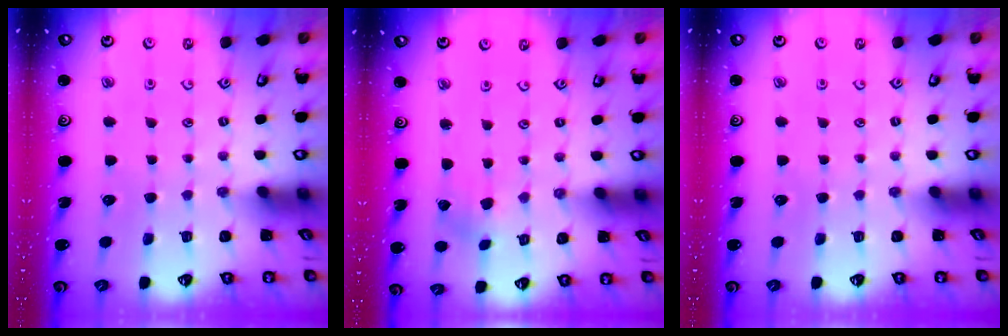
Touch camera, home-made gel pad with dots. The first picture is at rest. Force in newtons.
{"total": 0.6, "press": 0.6, "slide": 0.1}
{"total": 0.0}